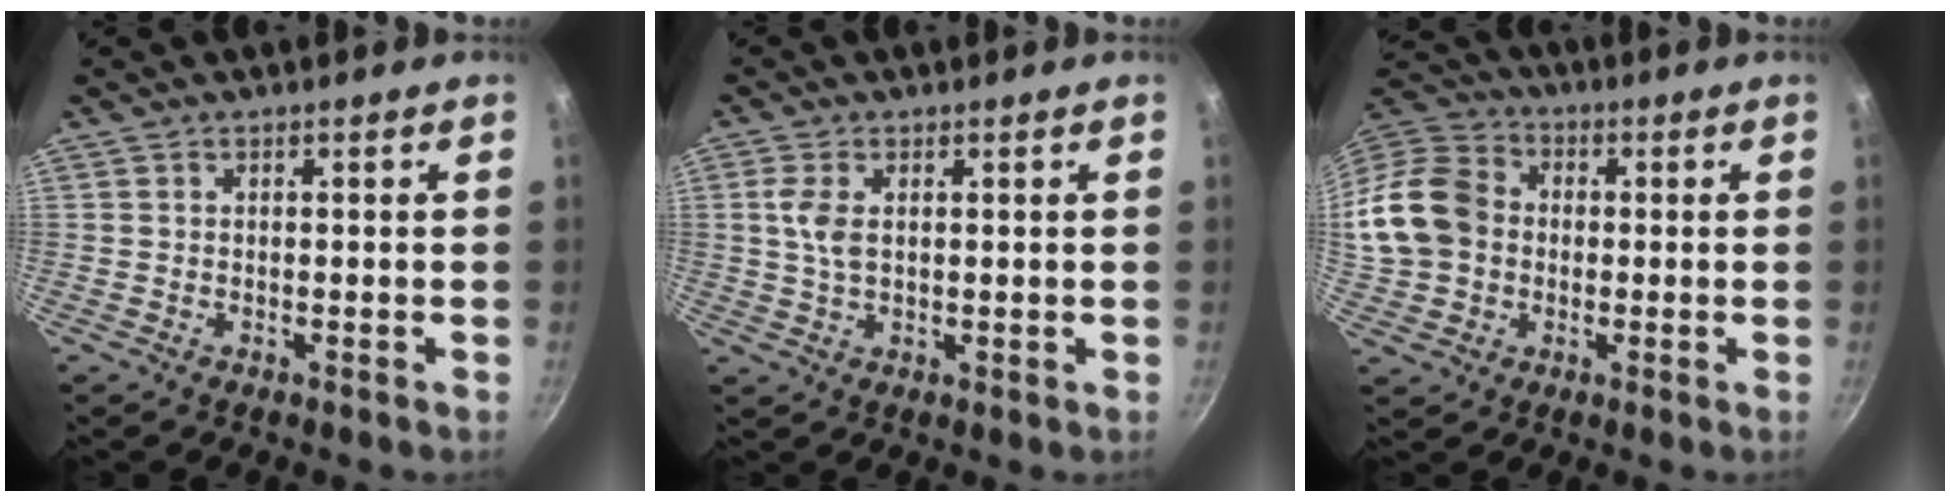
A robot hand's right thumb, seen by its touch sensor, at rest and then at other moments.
{"total": 4.6, "force": [1.1, 2.5, 3.7], "torque": [-0.078, 0.004, 0.022]}
{"total": 15.9, "force": [-0.3, 13.1, 9.1], "torque": [-0.162, 0.032, -0.016]}